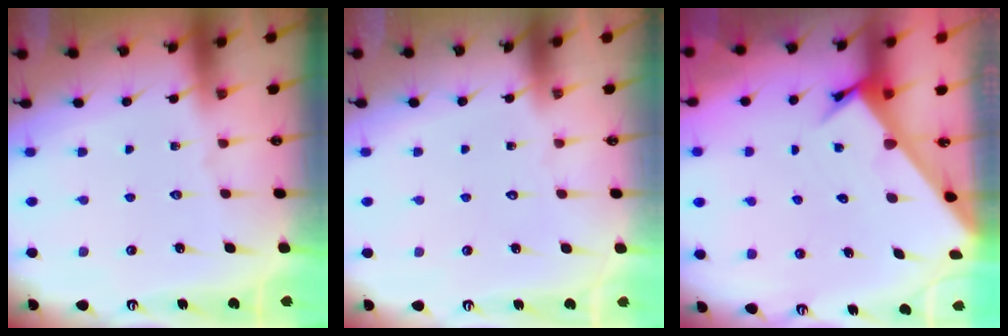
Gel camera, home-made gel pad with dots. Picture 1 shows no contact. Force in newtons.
{"total": 1.7, "press": 1.7, "slide": 0.1}
{"total": 3.5, "press": 3.5, "slide": 0.2}